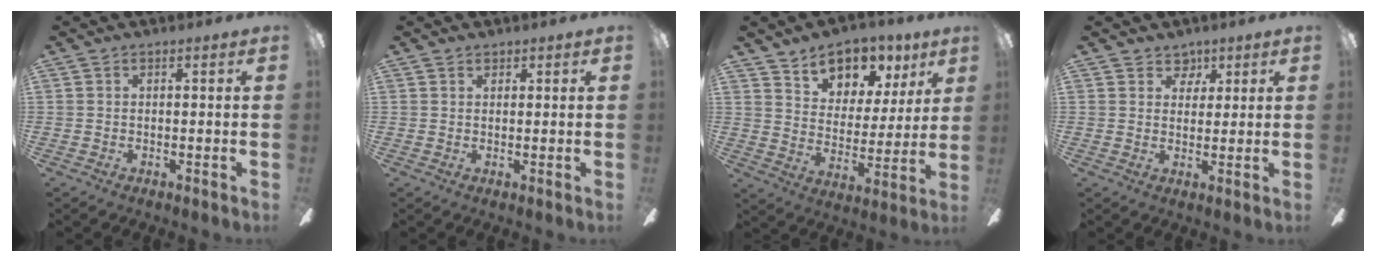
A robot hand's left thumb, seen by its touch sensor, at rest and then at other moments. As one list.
[{"total": 1.1, "force": [0.9, 0.6, 0.1], "torque": [-0.002, 0.001, 0.017]}, {"total": 11.1, "force": [8.6, 6.5, 2.9], "torque": [-0.037, -0.069, 0.158]}, {"total": 4.4, "force": [3.0, 3.2, 0.6], "torque": [-0.002, -0.011, 0.052]}]